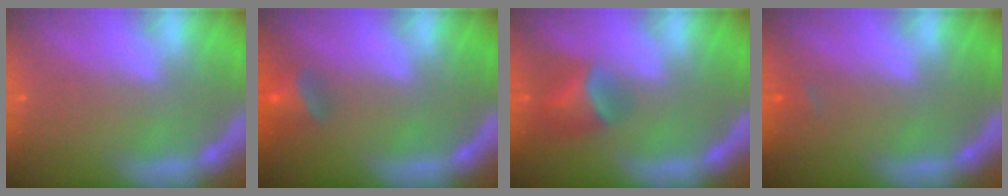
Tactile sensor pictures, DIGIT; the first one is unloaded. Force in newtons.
{"total": 3.4}
{"total": 4.0}
{"total": 0.9}